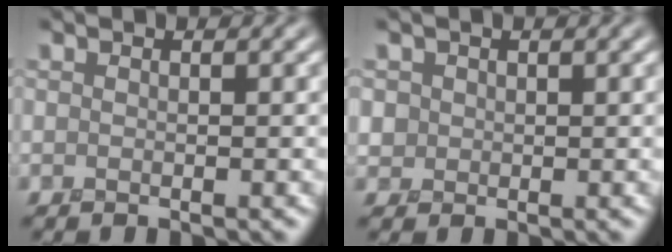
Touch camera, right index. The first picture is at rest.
{"total": 1.5, "force": [0.9, 1.0, -0.6], "torque": [0.021, 0.008, 0.013]}